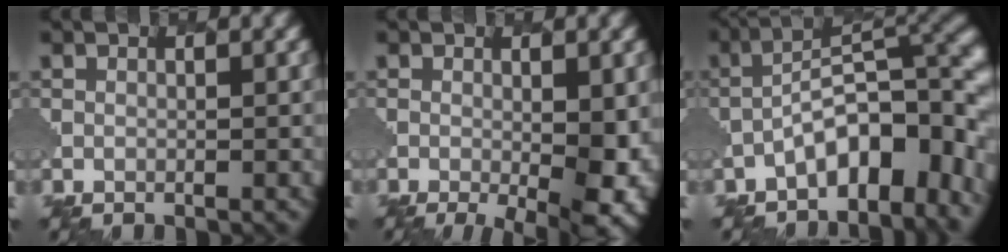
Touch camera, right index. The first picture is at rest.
{"total": 8.0, "force": [-2.0, 3.0, 7.1], "torque": [-0.095, -0.012, -0.018]}
{"total": 8.9, "force": [-3.6, 4.0, 7.1], "torque": [-0.096, 0.015, -0.068]}